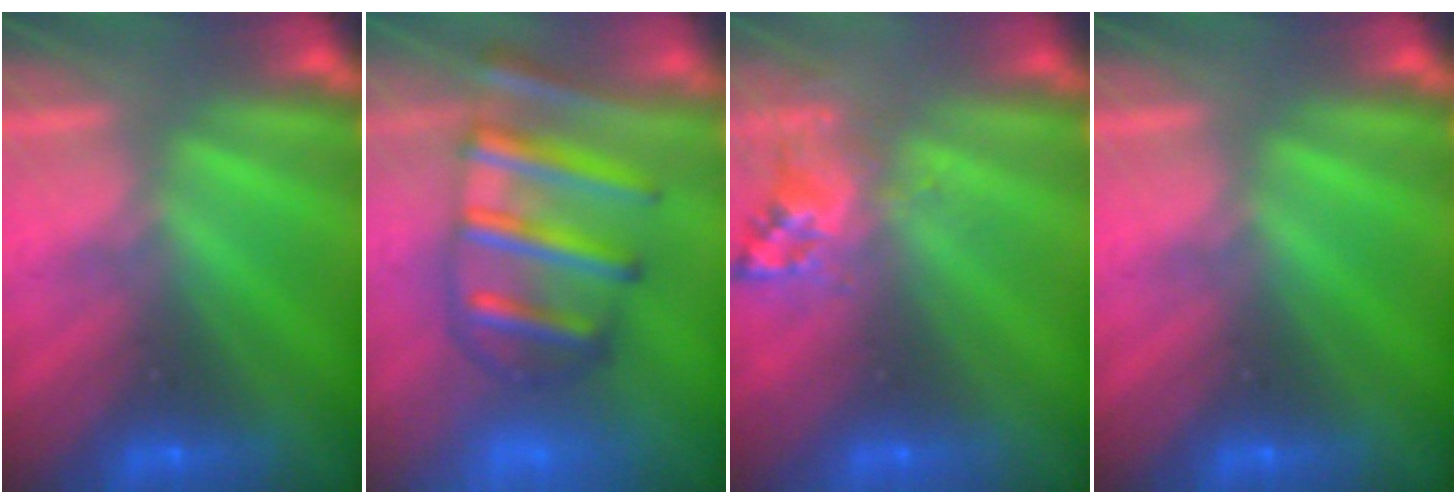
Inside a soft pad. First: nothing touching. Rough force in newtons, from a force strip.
{"total": 7.3}
{"total": 2.5}
{"total": 0.0}